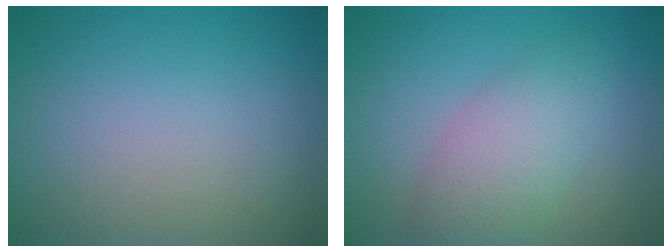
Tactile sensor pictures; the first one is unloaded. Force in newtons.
{"total": 4.2, "press": 4.2, "slide": 0.1}